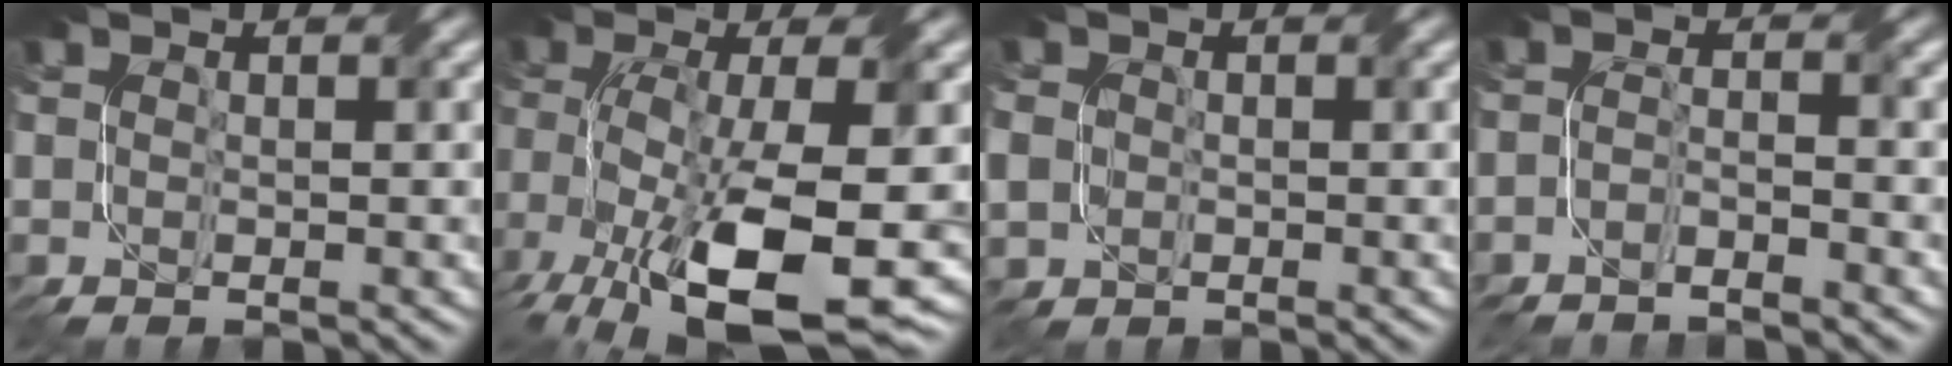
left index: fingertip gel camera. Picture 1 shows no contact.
{"total": 11.6, "force": [-5.4, 4.1, 9.4], "torque": [-0.184, -0.026, -0.080]}
{"total": 2.8, "force": [0.7, 2.7, 0.4], "torque": [-0.027, 0.018, 0.018]}
{"total": 1.7, "force": [-1.7, 0.0, 0.3], "torque": [-0.005, -0.001, -0.034]}